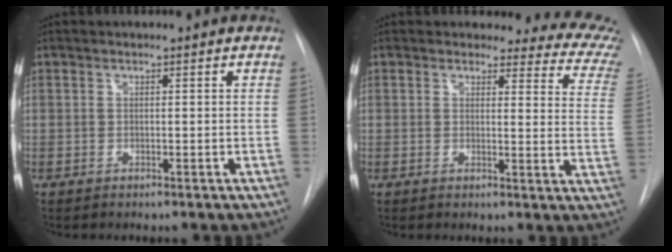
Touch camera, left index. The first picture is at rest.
{"total": 12.8, "force": [12.0, 3.3, 2.8], "torque": [0.010, -0.082, 0.089]}